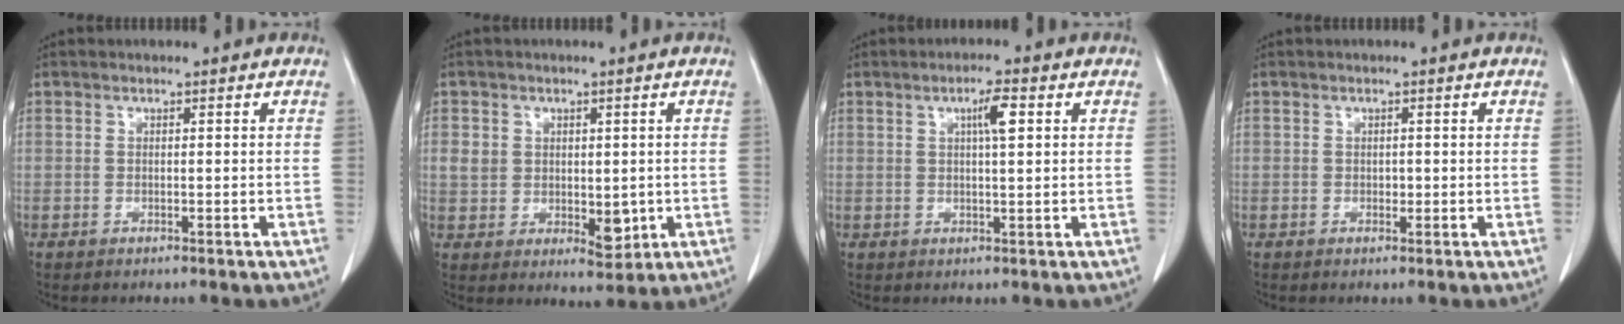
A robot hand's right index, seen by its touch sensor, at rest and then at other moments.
{"total": 6.3, "force": [0.2, 4.7, 4.3], "torque": [-0.052, -0.003, 0.017]}
{"total": 3.7, "force": [1.3, 0.4, 3.5], "torque": [-0.060, 0.003, 0.020]}
{"total": 0.7, "force": [-0.1, 0.6, 0.4], "torque": [-0.005, 0.001, -0.002]}